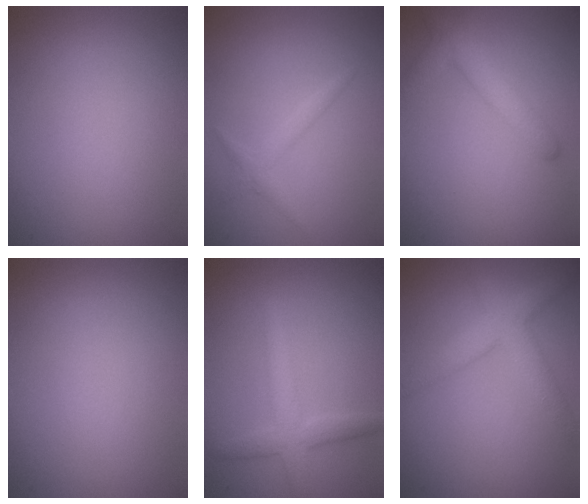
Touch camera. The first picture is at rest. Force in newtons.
{"total": 1.3, "press": 1.3, "slide": 0.0}
{"total": 3.0, "press": 3.0, "slide": 0.2}
{"total": 0.0}
{"total": 2.9, "press": 2.9, "slide": 0.0}
{"total": 3.8, "press": 3.8, "slide": 0.2}